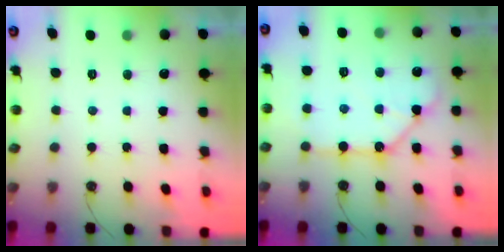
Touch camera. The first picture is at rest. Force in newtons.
{"total": 11.5, "press": 11.4, "slide": 1.1}